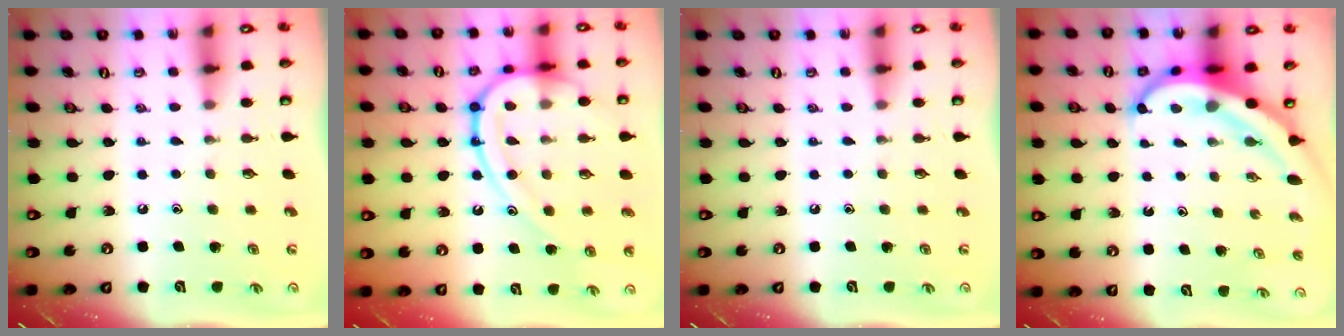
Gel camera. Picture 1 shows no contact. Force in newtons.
{"total": 17.7, "press": 17.6, "slide": 1.5}
{"total": 0.0}
{"total": 7.6, "press": 7.4, "slide": 1.5}